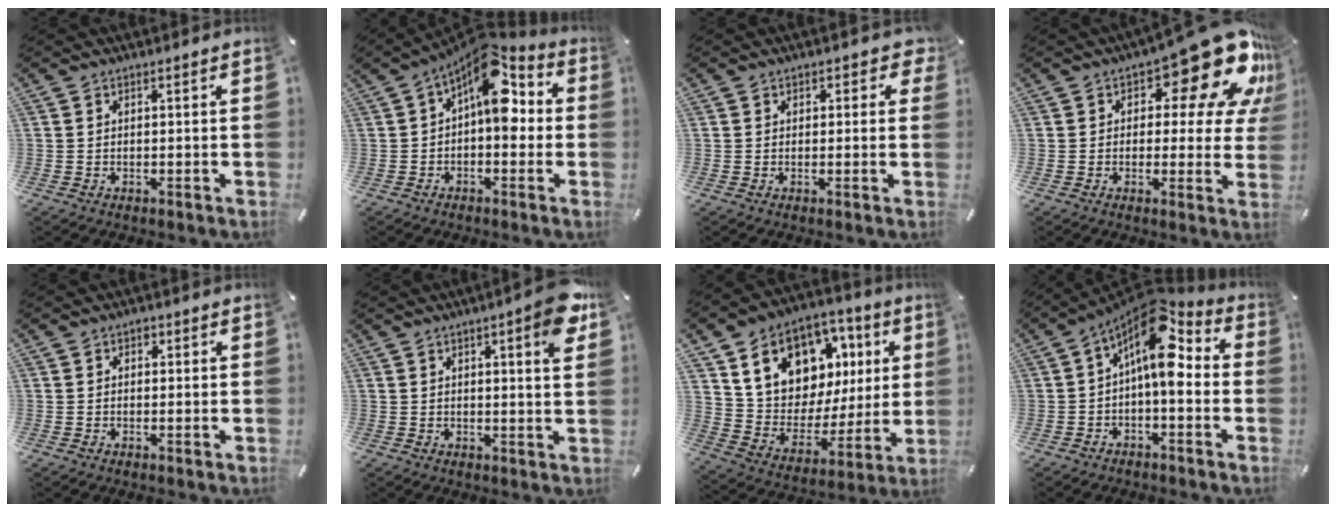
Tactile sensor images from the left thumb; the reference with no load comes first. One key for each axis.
{"total": 12.3, "fx": 4.5, "fy": 6.2, "fz": 9.6, "tx": -0.145, "ty": -0.044, "tz": 0.076}
{"total": 2.2, "fx": 0.8, "fy": 1.7, "fz": 1.1, "tx": 0.002, "ty": -0.001, "tz": 0.007}
{"total": 19.3, "fx": 10.3, "fy": 8.9, "fz": 13.6, "tx": -0.169, "ty": -0.072, "tz": 0.170}
{"total": 1.0, "fx": 0.1, "fy": 0.9, "fz": 0.4, "tx": -0.007, "ty": 0.007, "tz": 0.001}
{"total": 7.3, "fx": 3.2, "fy": 1.5, "fz": 6.4, "tx": -0.085, "ty": -0.013, "tz": 0.046}
{"total": 16.4, "fx": 9.0, "fy": 12.0, "fz": 6.6, "tx": -0.116, "ty": -0.059, "tz": 0.170}
{"total": 12.0, "fx": 3.9, "fy": 5.4, "fz": 10.0, "tx": -0.174, "ty": -0.040, "tz": 0.064}